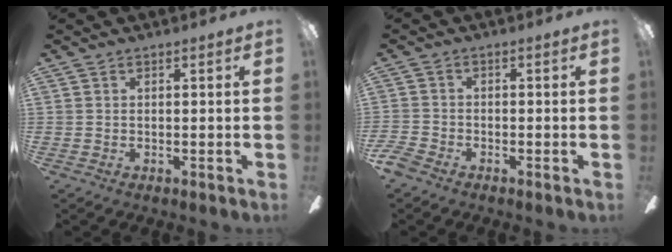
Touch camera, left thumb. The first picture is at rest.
{"total": 3.4, "force": [-2.4, 1.7, 1.6], "torque": [-0.042, 0.008, -0.050]}